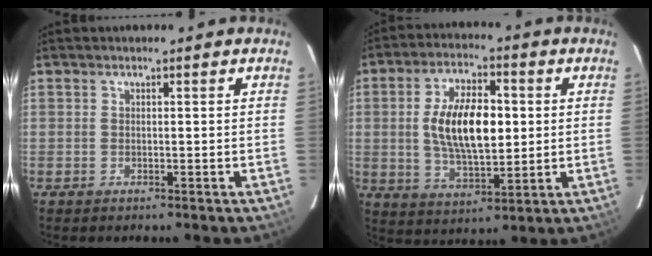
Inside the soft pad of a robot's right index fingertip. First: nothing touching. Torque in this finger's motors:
{"motor_torque": [1.13, 0.68, 0.78, 0.17]}